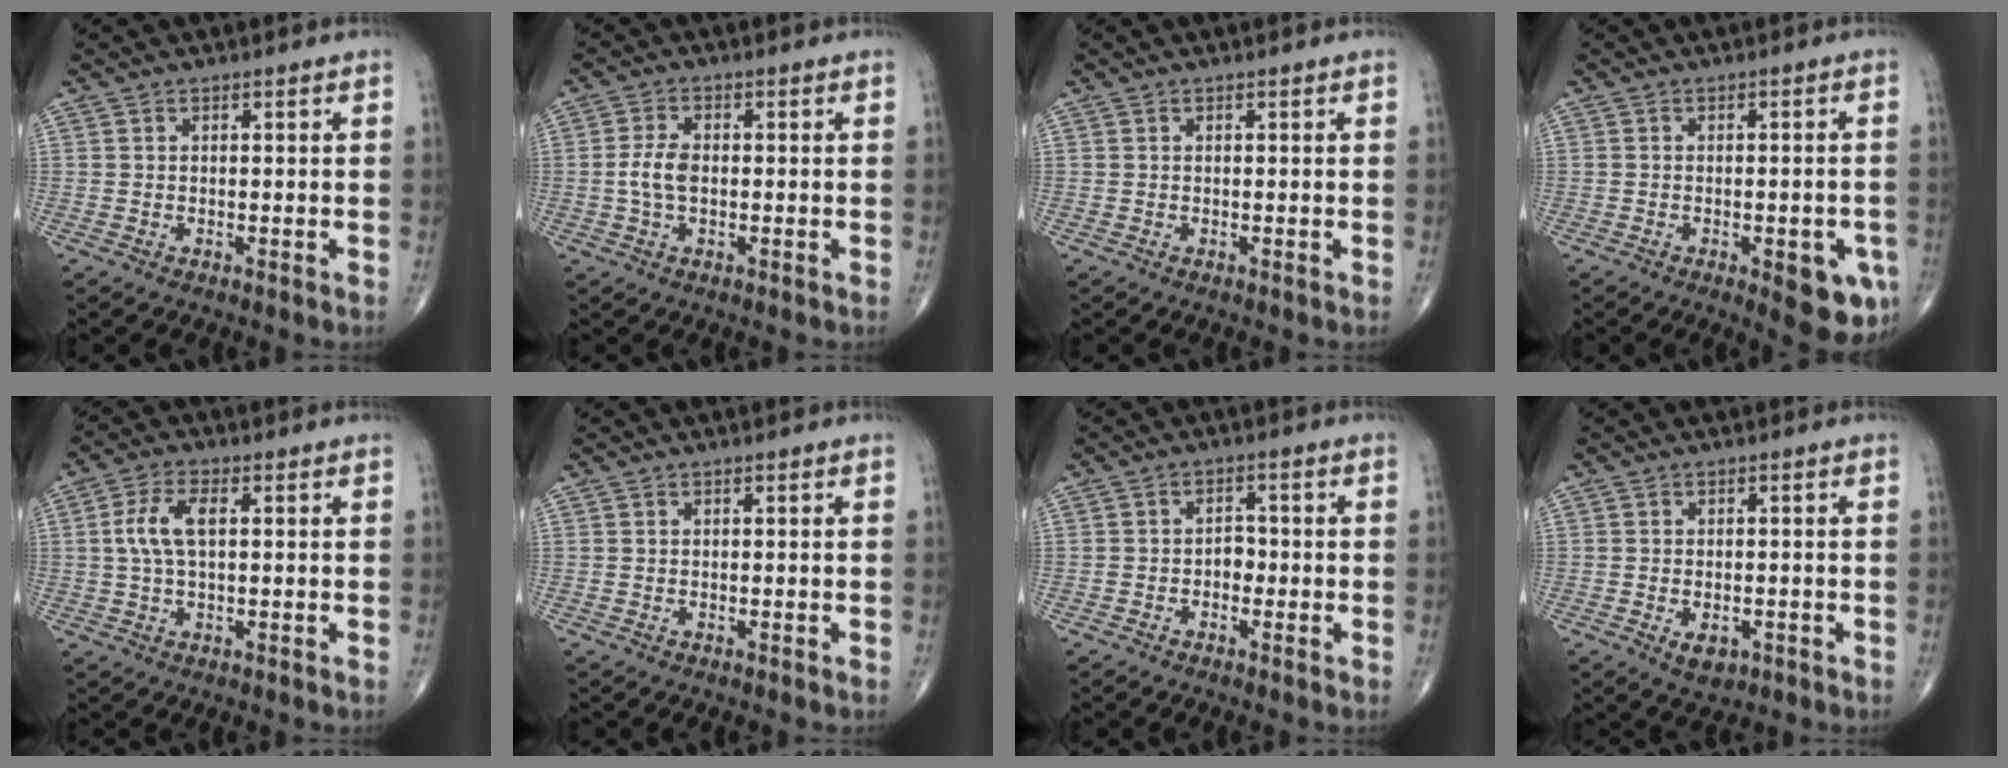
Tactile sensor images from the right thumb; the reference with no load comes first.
{"total": 5.7, "force": [-0.4, 3.4, 4.6], "torque": [-0.098, 0.010, -0.011]}
{"total": 0.0}
{"total": 8.7, "force": [-3.4, 3.1, 7.4], "torque": [-0.067, 0.001, -0.034]}
{"total": 6.6, "force": [0.9, 3.0, 5.7], "torque": [-0.129, 0.011, 0.015]}
{"total": 0.0}
{"total": 2.5, "force": [-0.8, 1.9, 1.5], "torque": [-0.008, 0.013, -0.020]}
{"total": 3.6, "force": [-1.4, 2.2, 2.5], "torque": [-0.030, 0.001, -0.013]}